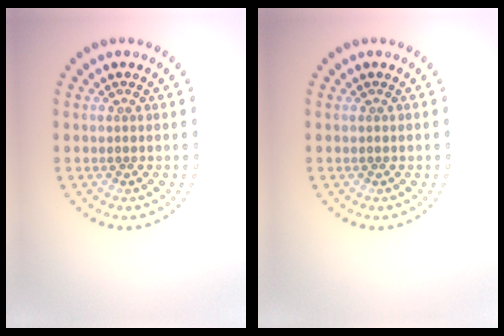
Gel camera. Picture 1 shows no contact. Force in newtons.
{"total": 0.0}